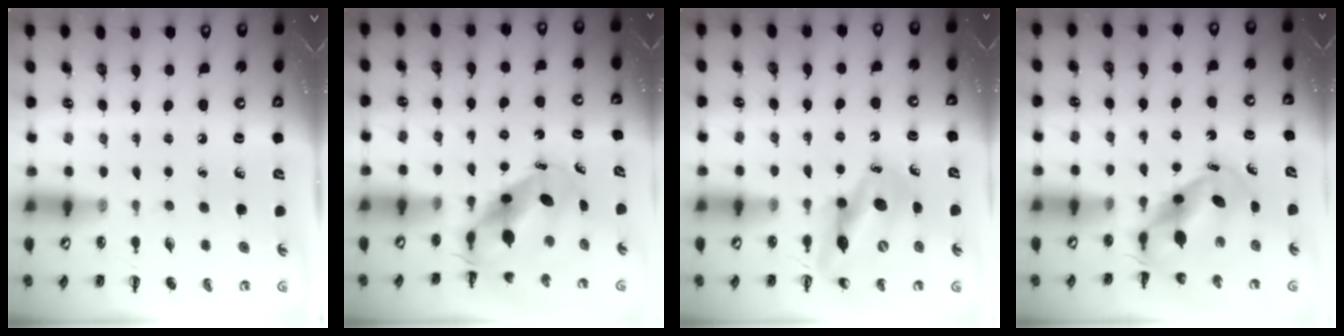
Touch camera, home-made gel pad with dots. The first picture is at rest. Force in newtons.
{"total": 7.4, "press": 7.1, "slide": 2.4}
{"total": 12.9, "press": 12.3, "slide": 4.0}
{"total": 6.5, "press": 6.4, "slide": 1.2}